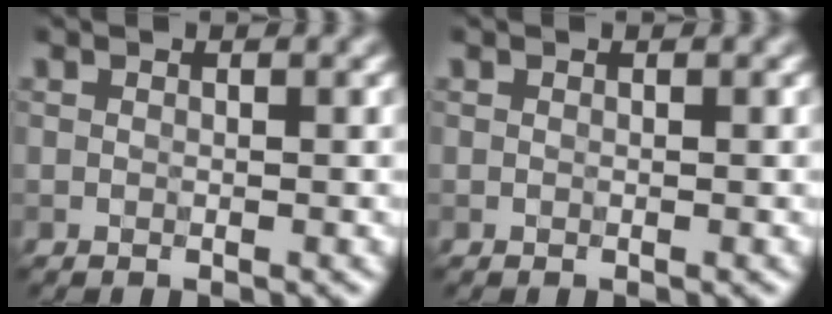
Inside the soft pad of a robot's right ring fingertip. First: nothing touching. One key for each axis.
{"total": 0.0}